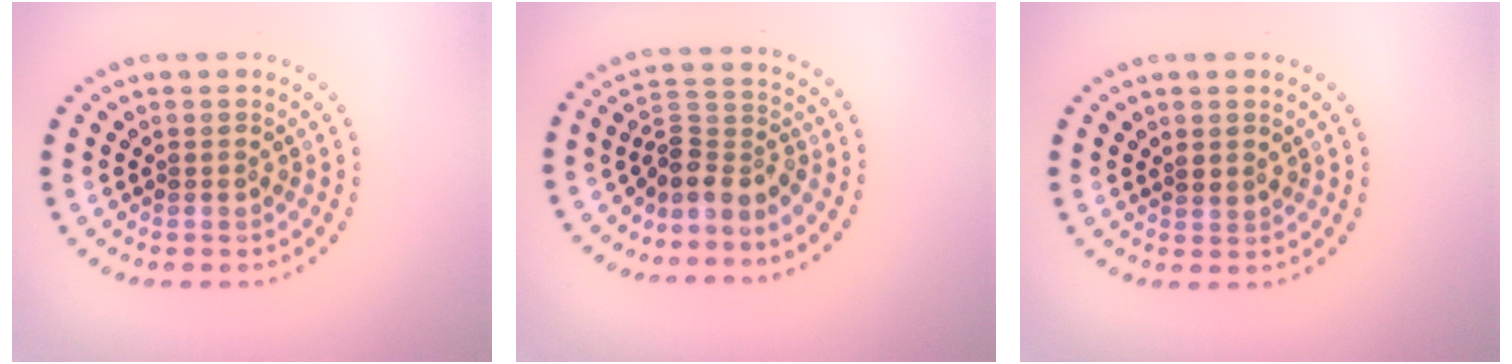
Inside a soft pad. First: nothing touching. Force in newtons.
{"total": 3.5, "press": 2.4, "slide": 2.5}
{"total": 0.7, "press": 0.5, "slide": 0.5}